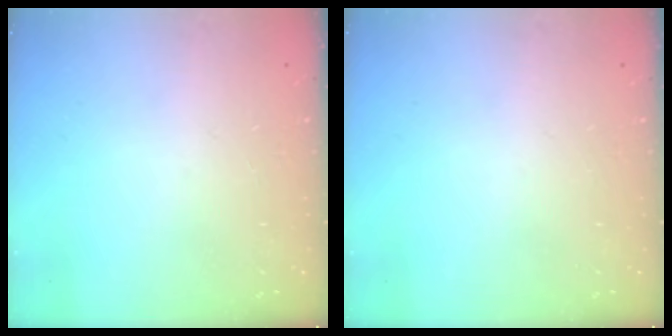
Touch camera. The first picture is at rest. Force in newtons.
{"total": 0.0}